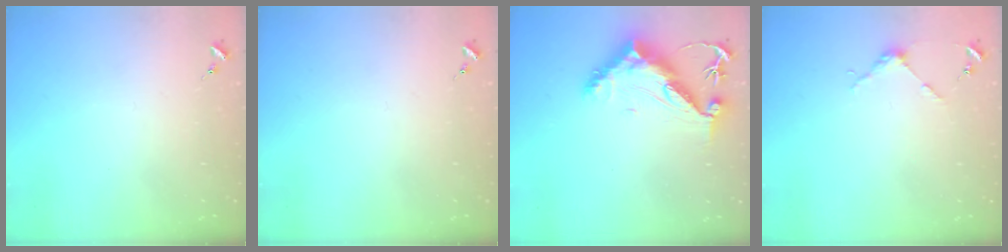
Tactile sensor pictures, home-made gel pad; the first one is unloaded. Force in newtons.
{"total": 0.0}
{"total": 14.3, "press": 14.3, "slide": 0.8}
{"total": 3.7, "press": 3.7, "slide": 0.3}